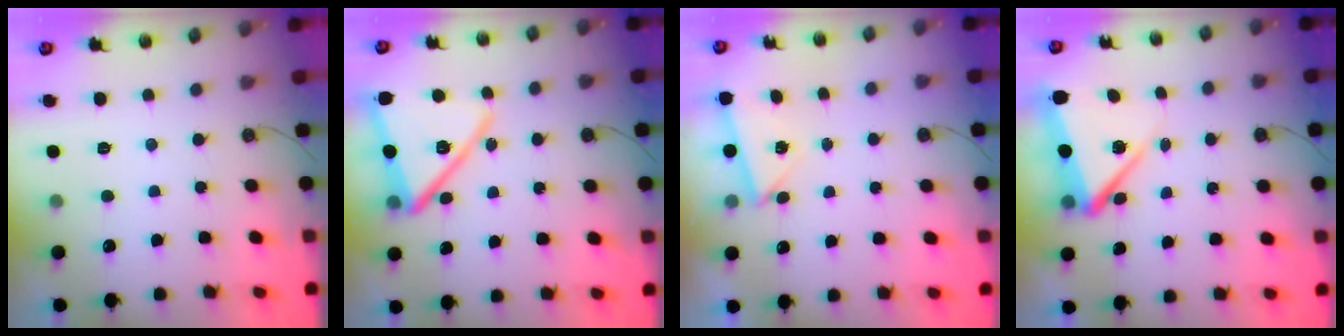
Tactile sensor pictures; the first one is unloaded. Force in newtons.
{"total": 17.7, "press": 17.7, "slide": 1.3}
{"total": 2.9, "press": 2.8, "slide": 0.6}
{"total": 8.1, "press": 8.1, "slide": 0.7}